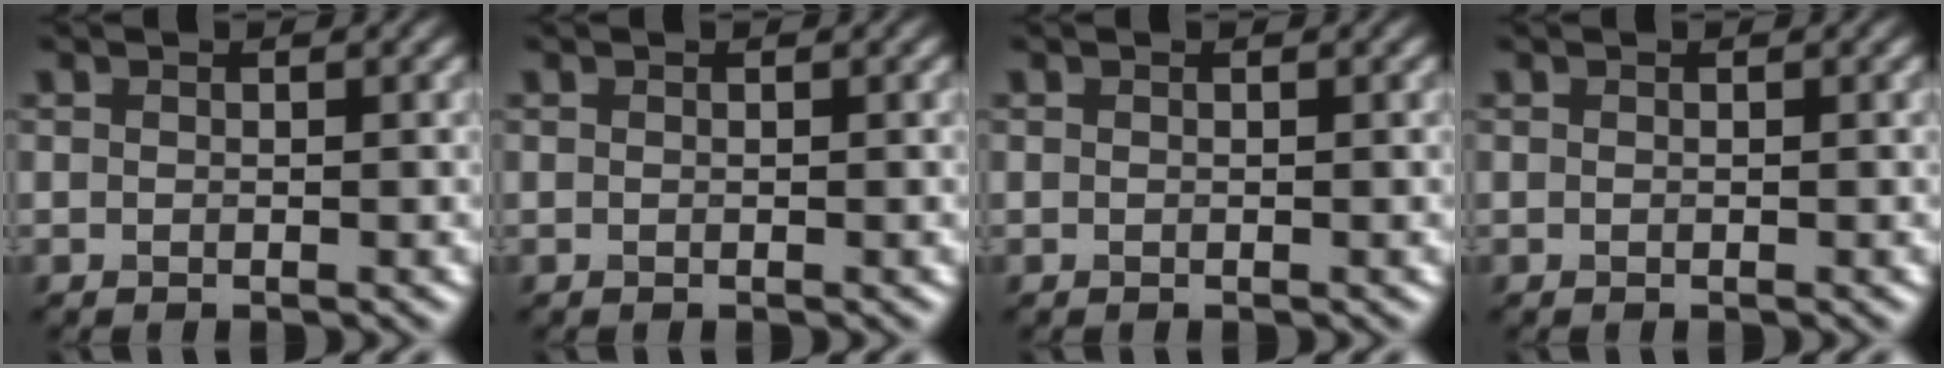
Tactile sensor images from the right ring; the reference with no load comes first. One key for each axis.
{"total": 0.0}
{"total": 0.0}
{"total": 0.0}